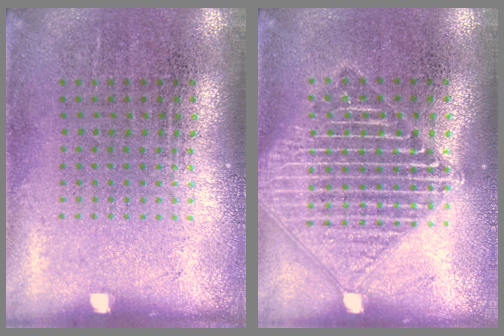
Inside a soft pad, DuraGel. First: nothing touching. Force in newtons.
{"total": 2.3, "press": 2.3, "slide": 0.4}